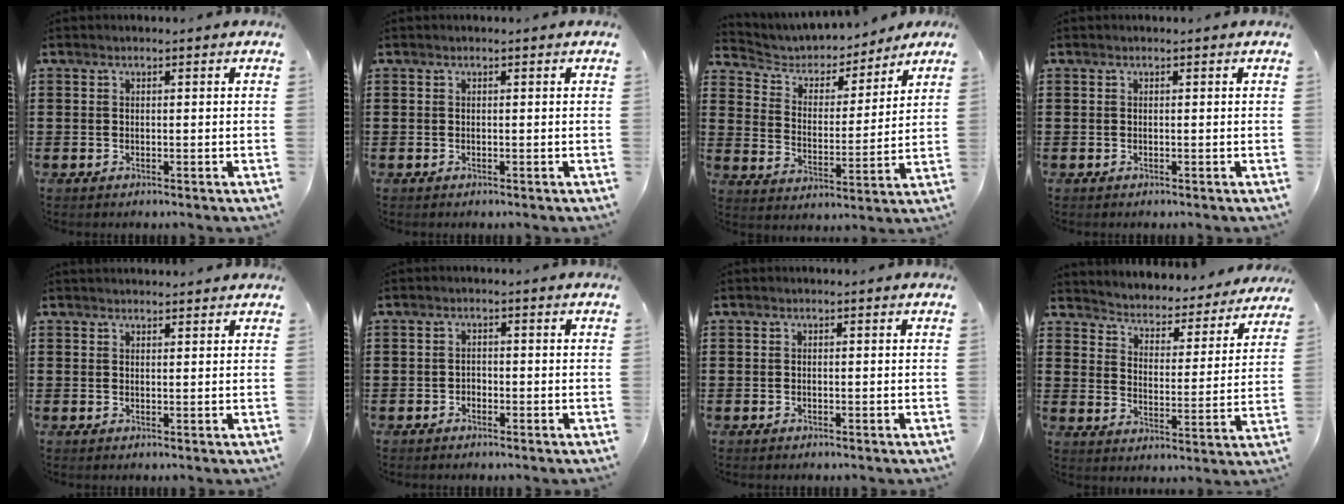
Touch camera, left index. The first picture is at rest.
{"total": 0.0}
{"total": 4.6, "force": [4.2, 1.8, 0.7], "torque": [-0.042, -0.023, 0.066]}
{"total": 0.0}
{"total": 1.3, "force": [1.3, 0.2, 0.1], "torque": [-0.004, 0.001, 0.026]}
{"total": 1.0, "force": [-0.9, 0.4, 0.2], "torque": [-0.009, 0.000, -0.019]}
{"total": 0.0}
{"total": 2.9, "force": [2.9, 0.2, -0.2], "torque": [-0.019, -0.033, 0.039]}